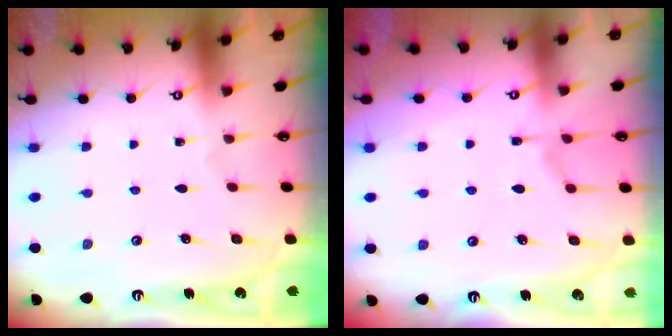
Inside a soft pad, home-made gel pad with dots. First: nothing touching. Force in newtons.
{"total": 1.4, "press": 0.1, "slide": 1.4}